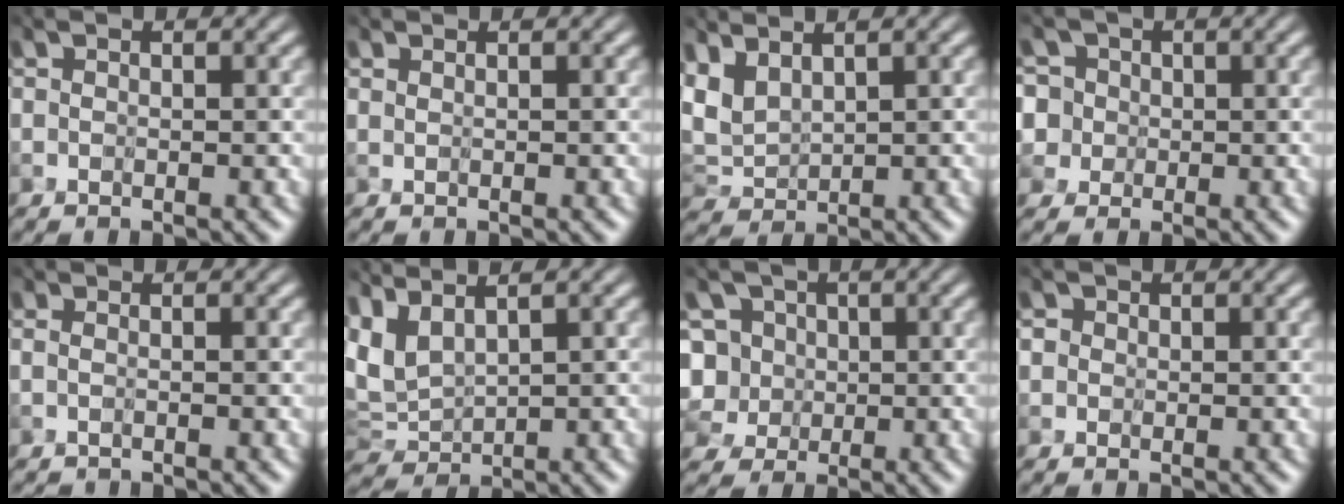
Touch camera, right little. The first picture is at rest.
{"total": 0.7, "force": [0.6, 0.0, 0.4], "torque": [-0.009, 0.002, 0.009]}
{"total": 4.0, "force": [1.8, 2.3, 2.8], "torque": [-0.097, -0.002, 0.049]}
{"total": 4.6, "force": [-0.5, 4.5, 0.9], "torque": [-0.036, 0.031, -0.044]}
{"total": 0.9, "force": [-0.7, -0.4, -0.4], "torque": [0.010, -0.002, -0.009]}
{"total": 4.0, "force": [1.6, 1.9, 3.2], "torque": [-0.112, -0.003, 0.042]}
{"total": 6.0, "force": [-0.7, 5.7, 1.7], "torque": [-0.056, 0.030, -0.043]}
{"total": 1.1, "force": [-0.2, 1.0, -0.3], "torque": [0.014, 0.010, -0.018]}